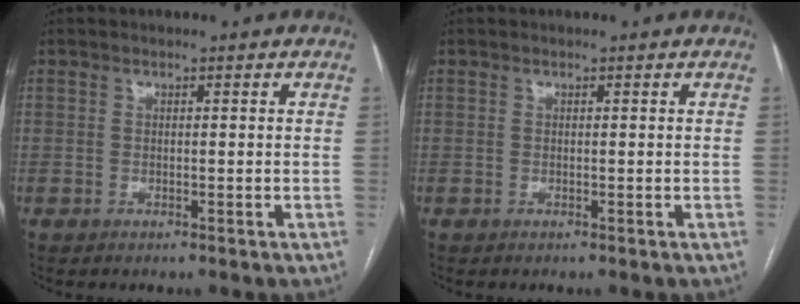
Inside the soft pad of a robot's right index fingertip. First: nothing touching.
{"total": 0.0}